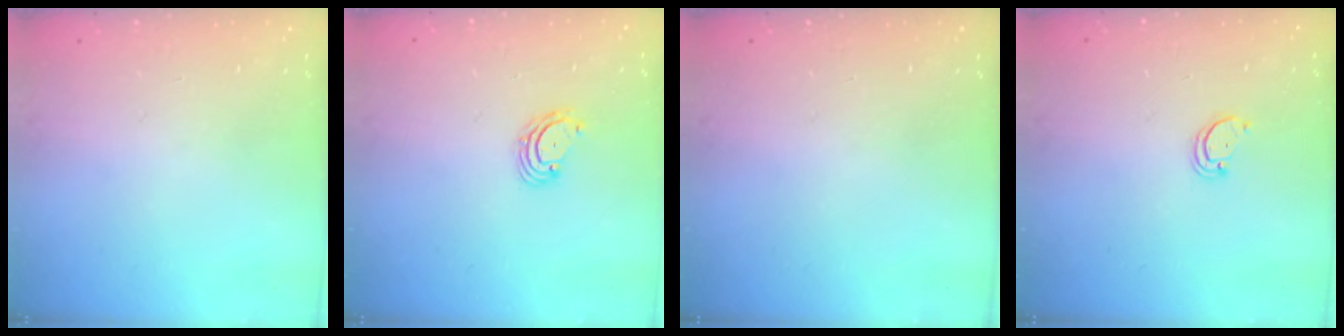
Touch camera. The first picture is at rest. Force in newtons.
{"total": 3.3, "press": 3.3, "slide": 0.4}
{"total": 0.0}
{"total": 1.6, "press": 1.6, "slide": 0.1}